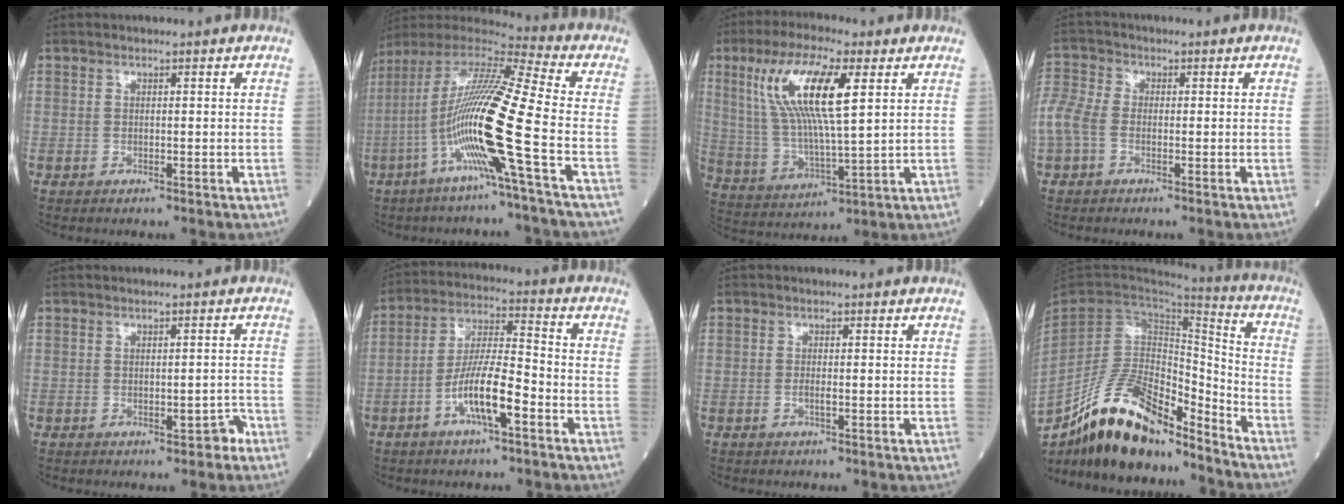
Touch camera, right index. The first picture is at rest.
{"total": 17.9, "force": [-5.3, -1.2, 17.1], "torque": [-0.336, -0.008, -0.116]}
{"total": 14.5, "force": [5.1, 2.3, 13.4], "torque": [-0.283, 0.011, 0.097]}
{"total": 10.1, "force": [-1.5, 7.6, 6.4], "torque": [-0.202, 0.019, -0.035]}
{"total": 2.2, "force": [-1.2, 1.0, 1.6], "torque": [-0.015, 0.005, -0.012]}
{"total": 9.6, "force": [-4.1, 1.5, 8.5], "torque": [-0.167, 0.004, -0.078]}
{"total": 0.8, "force": [-0.3, 0.0, 0.8], "torque": [-0.020, -0.001, -0.007]}
{"total": 19.4, "force": [-16.1, 5.4, 9.5], "torque": [-0.183, 0.022, -0.284]}